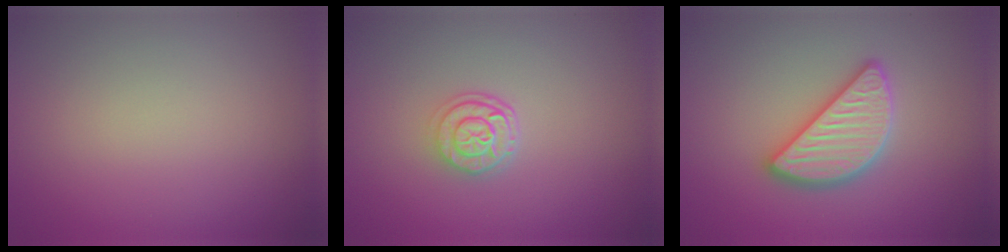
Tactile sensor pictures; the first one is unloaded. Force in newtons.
{"total": 2.7, "press": 2.2, "slide": 1.6}
{"total": 4.8, "press": 4.7, "slide": 0.4}